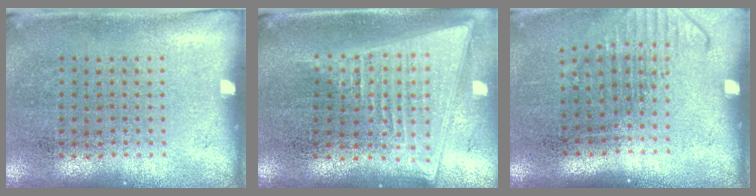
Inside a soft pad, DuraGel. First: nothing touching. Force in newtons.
{"total": 2.0, "press": 1.7, "slide": 1.2}
{"total": 1.3, "press": 1.0, "slide": 0.9}